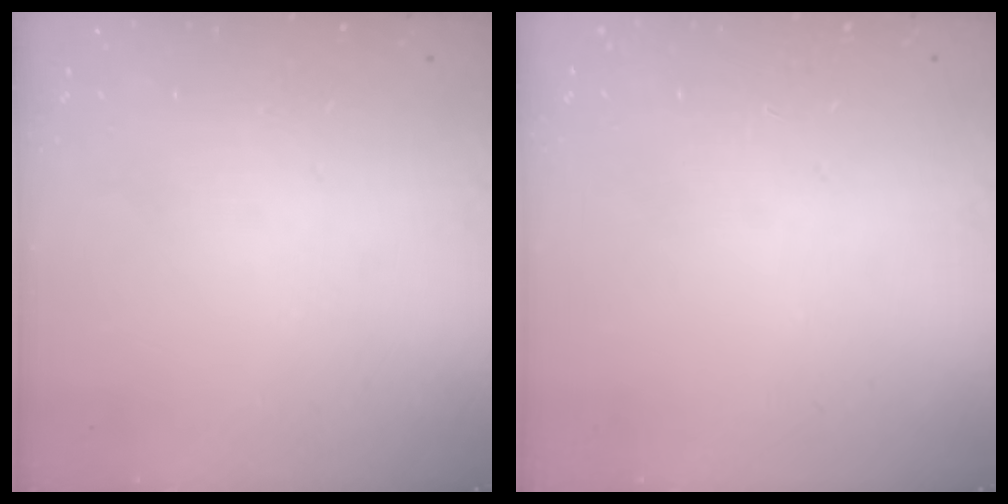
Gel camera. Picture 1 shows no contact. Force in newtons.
{"total": 0.7, "press": 0.7, "slide": 0.2}